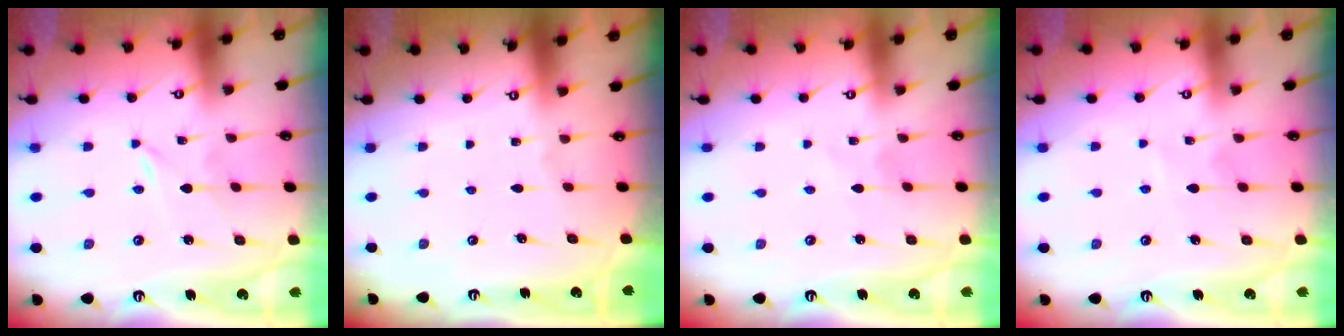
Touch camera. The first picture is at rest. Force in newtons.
{"total": 0.0}
{"total": 1.1, "press": 1.1, "slide": 0.1}
{"total": 3.0, "press": 3.0, "slide": 0.3}